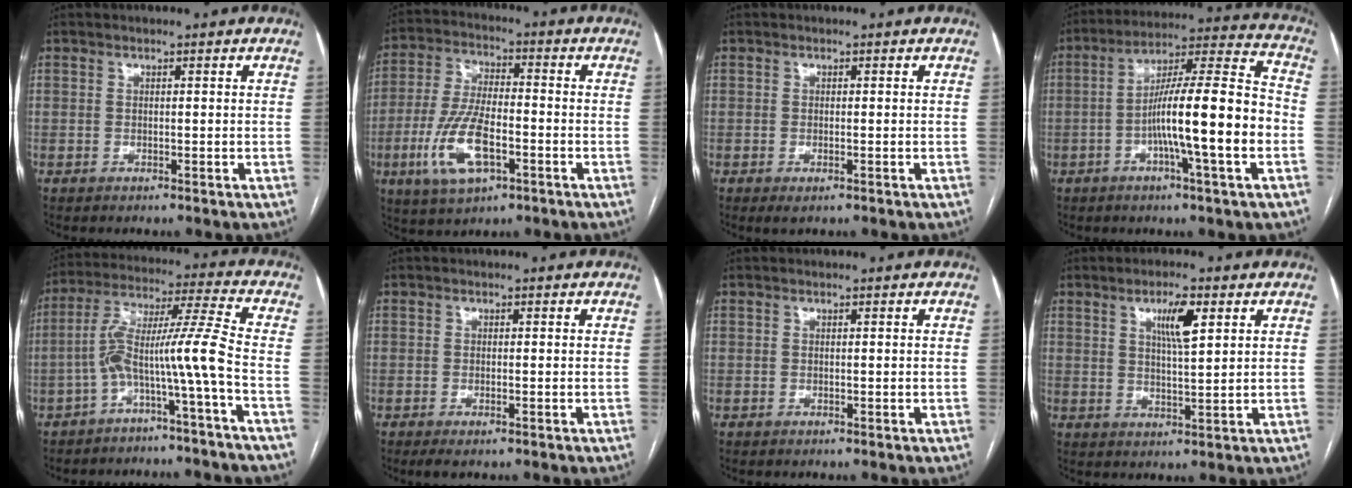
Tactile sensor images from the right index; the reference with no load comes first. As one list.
[{"total": 12.0, "force": [-4.3, 4.4, 10.2], "torque": [-0.221, -0.003, -0.079]}, {"total": 1.5, "force": [-0.7, 0.3, 1.2], "torque": [-0.017, -0.003, -0.008]}, {"total": 16.4, "force": [-3.8, 0.4, 16.0], "torque": [-0.260, 0.015, -0.066]}, {"total": 9.7, "force": [-3.9, -1.4, 8.7], "torque": [-0.162, 0.035, -0.070]}, {"total": 1.8, "force": [-1.0, 0.3, 1.4], "torque": [-0.023, -0.003, -0.012]}, {"total": 0.0}, {"total": 5.5, "force": [2.5, 0.8, 4.9], "torque": [-0.086, -0.001, 0.043]}]